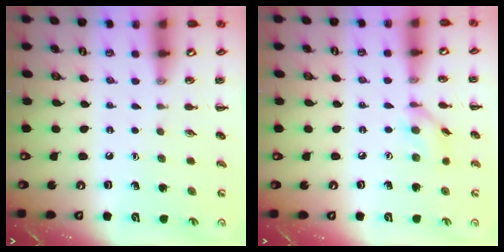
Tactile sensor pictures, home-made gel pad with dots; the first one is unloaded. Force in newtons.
{"total": 6.7, "press": 6.7, "slide": 0.4}